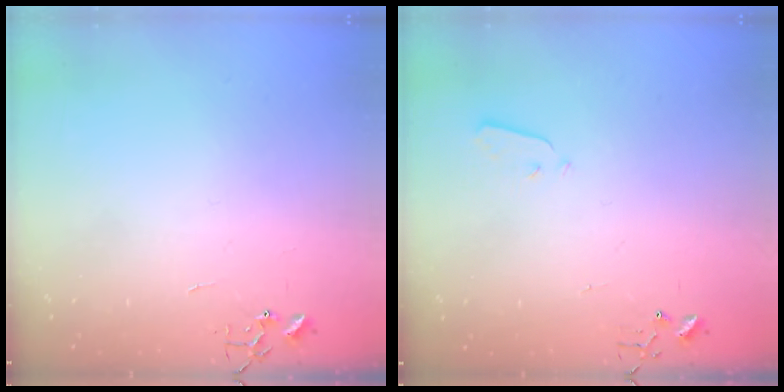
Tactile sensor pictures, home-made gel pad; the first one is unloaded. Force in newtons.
{"total": 2.9, "press": 2.9, "slide": 0.4}